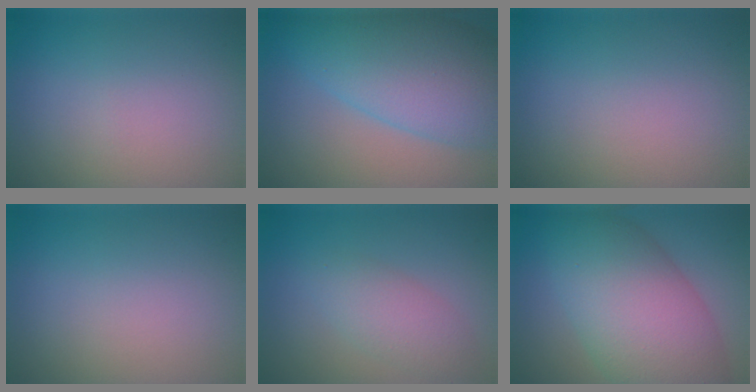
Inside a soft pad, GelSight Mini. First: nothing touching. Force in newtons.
{"total": 10.5, "press": 10.4, "slide": 0.2}
{"total": 0.0}
{"total": 0.0}
{"total": 2.9, "press": 2.9, "slide": 0.1}
{"total": 10.7, "press": 10.7, "slide": 0.5}